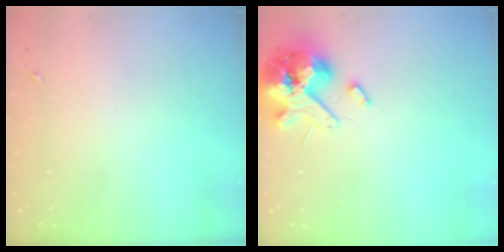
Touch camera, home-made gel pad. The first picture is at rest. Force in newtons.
{"total": 13.6, "press": 13.5, "slide": 2.2}